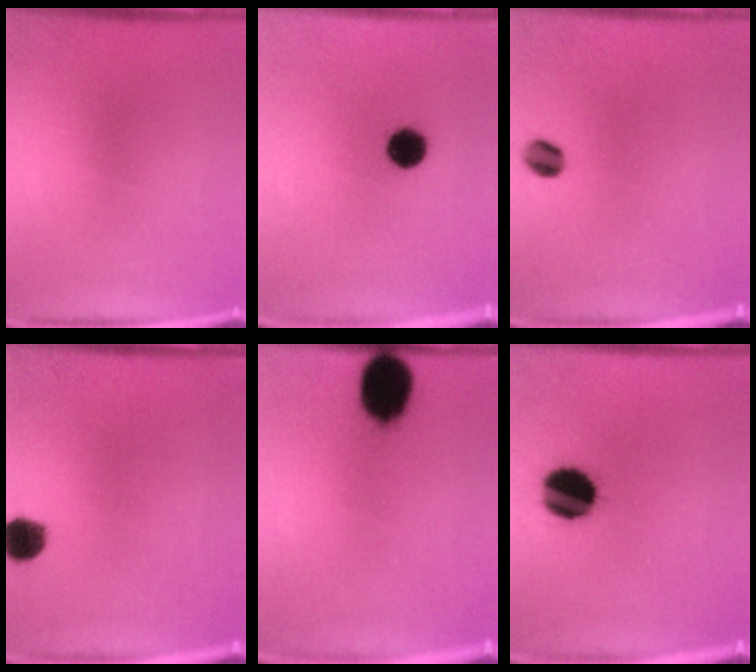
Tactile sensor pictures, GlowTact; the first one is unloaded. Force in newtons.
{"total": 7.2}
{"total": 3.4}
{"total": 5.1}
{"total": 13.0}
{"total": 15.0}